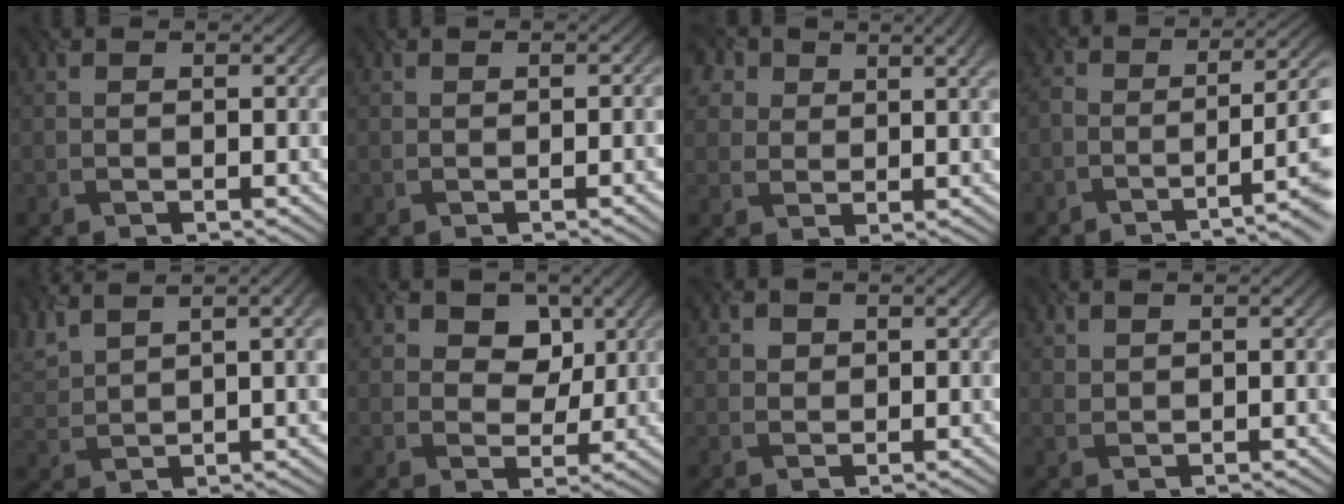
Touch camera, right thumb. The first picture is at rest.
{"total": 2.5, "force": [-0.8, 1.0, 2.1], "torque": [-0.018, 0.006, -0.005]}
{"total": 7.2, "force": [4.4, 4.6, 3.3], "torque": [-0.082, 0.012, 0.083]}
{"total": 6.5, "force": [-3.1, 2.2, 5.3], "torque": [-0.069, -0.005, -0.041]}
{"total": 9.7, "force": [5.3, 3.6, 7.3], "torque": [-0.139, 0.023, 0.104]}
{"total": 5.3, "force": [2.6, 4.1, 2.1], "torque": [-0.040, 0.003, 0.031]}
{"total": 1.5, "force": [0.8, 1.2, -0.6], "torque": [0.006, 0.001, 0.017]}
{"total": 1.6, "force": [1.1, 1.1, 0.1], "torque": [-0.009, 0.006, 0.030]}